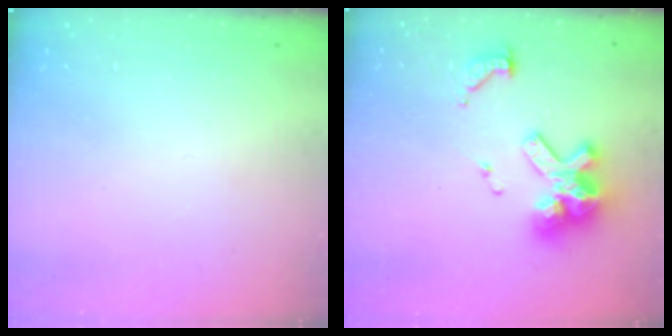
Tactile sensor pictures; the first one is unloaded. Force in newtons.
{"total": 12.9, "press": 12.8, "slide": 1.4}